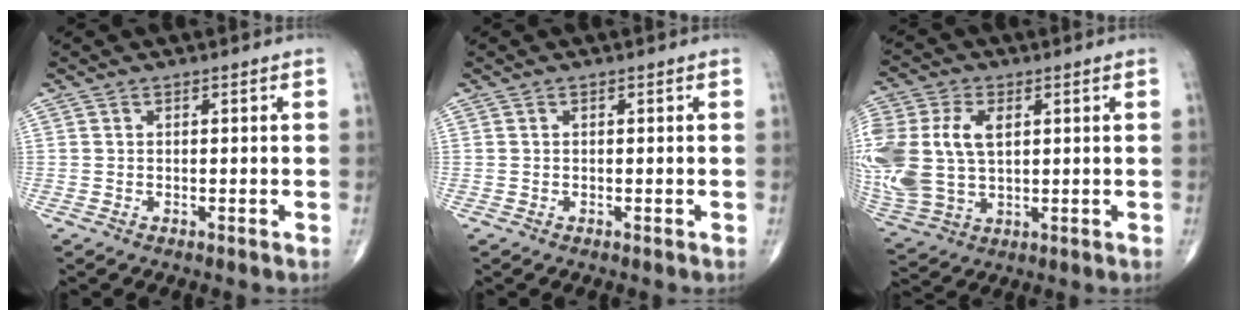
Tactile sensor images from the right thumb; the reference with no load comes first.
{"total": 0.0}
{"total": 19.9, "force": [2.9, 12.9, 14.8], "torque": [-0.376, 0.008, 0.065]}